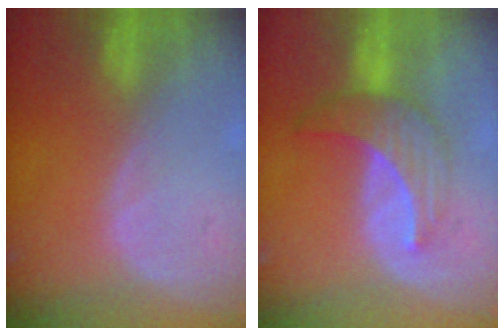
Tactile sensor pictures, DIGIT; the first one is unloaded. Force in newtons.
{"total": 7.3, "press": 6.6, "slide": 3.1}